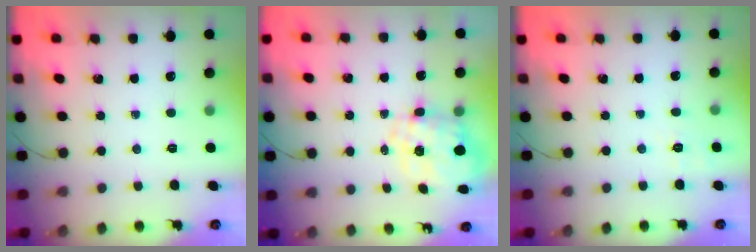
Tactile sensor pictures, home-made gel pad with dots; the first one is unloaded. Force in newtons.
{"total": 3.7, "press": 3.3, "slide": 1.8}
{"total": 2.0, "press": 0.4, "slide": 1.9}